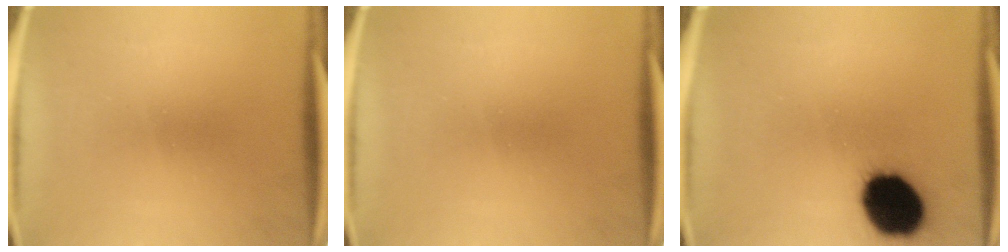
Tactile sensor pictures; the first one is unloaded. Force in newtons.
{"total": 0.0}
{"total": 17.9}